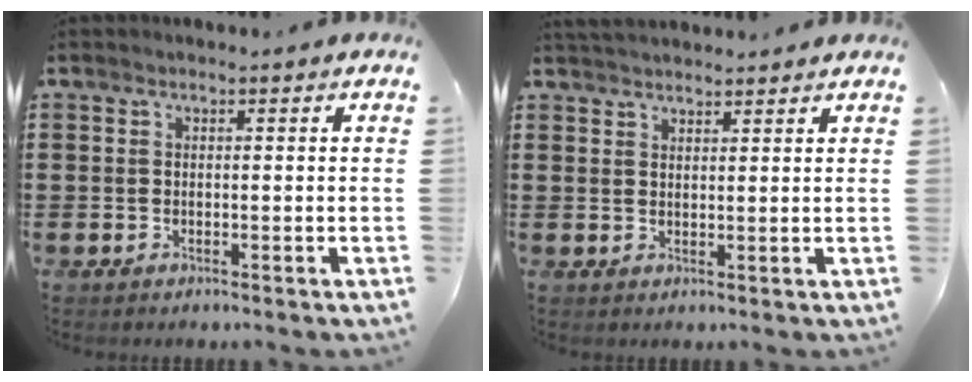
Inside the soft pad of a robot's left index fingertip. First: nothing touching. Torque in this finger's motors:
{"motor_torque": [0.80, -0.78, 0.35, 0.06]}